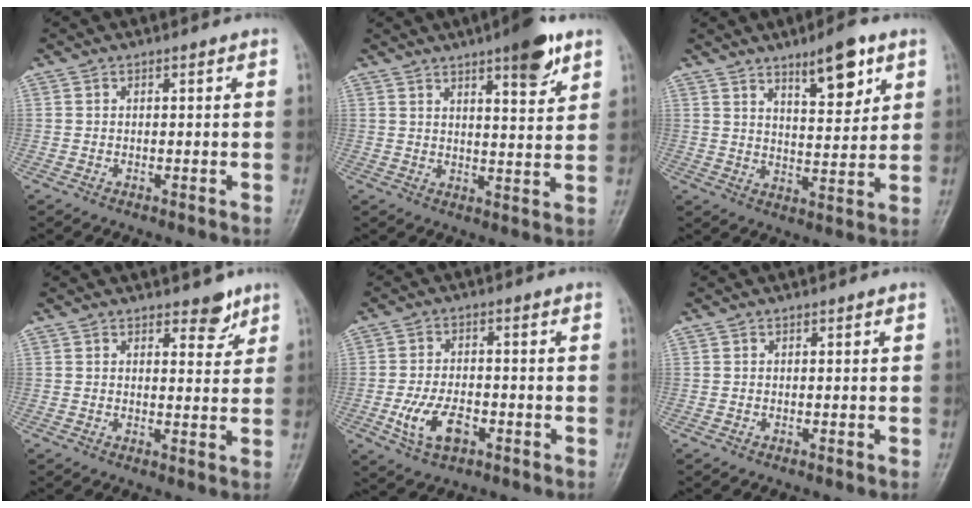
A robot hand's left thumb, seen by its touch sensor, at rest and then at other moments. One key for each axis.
{"total": 9.1, "fx": 5.7, "fy": 2.2, "fz": 6.8, "tx": -0.080, "ty": -0.030, "tz": 0.078}
{"total": 9.6, "fx": 5.8, "fy": 3.1, "fz": 7.0, "tx": -0.089, "ty": -0.038, "tz": 0.093}
{"total": 4.0, "fx": 2.9, "fy": 2.0, "fz": 2.0, "tx": -0.002, "ty": -0.018, "tz": 0.039}
{"total": 7.7, "fx": -2.8, "fy": 4.4, "fz": 5.7, "tx": -0.108, "ty": 0.010, "tz": -0.049}
{"total": 0.0}